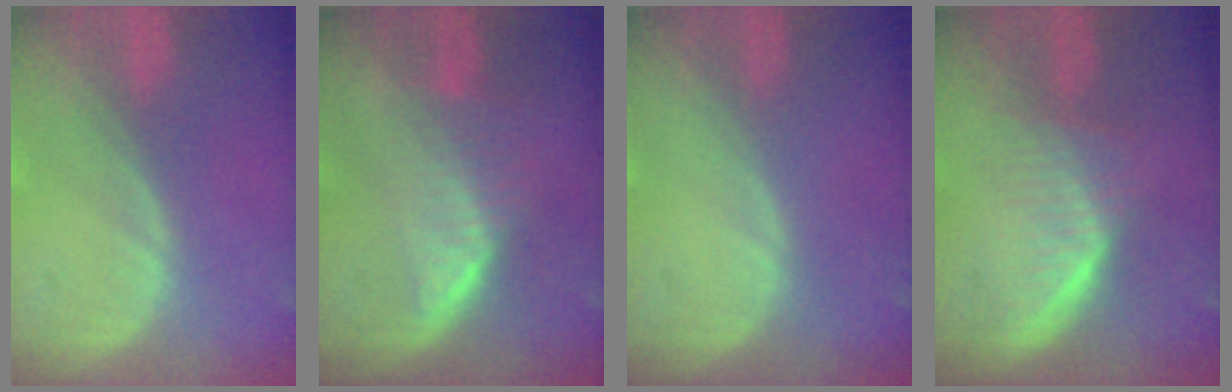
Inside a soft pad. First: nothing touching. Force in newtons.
{"total": 6.6, "press": 5.8, "slide": 3.1}
{"total": 0.0}
{"total": 5.7, "press": 5.6, "slide": 0.8}